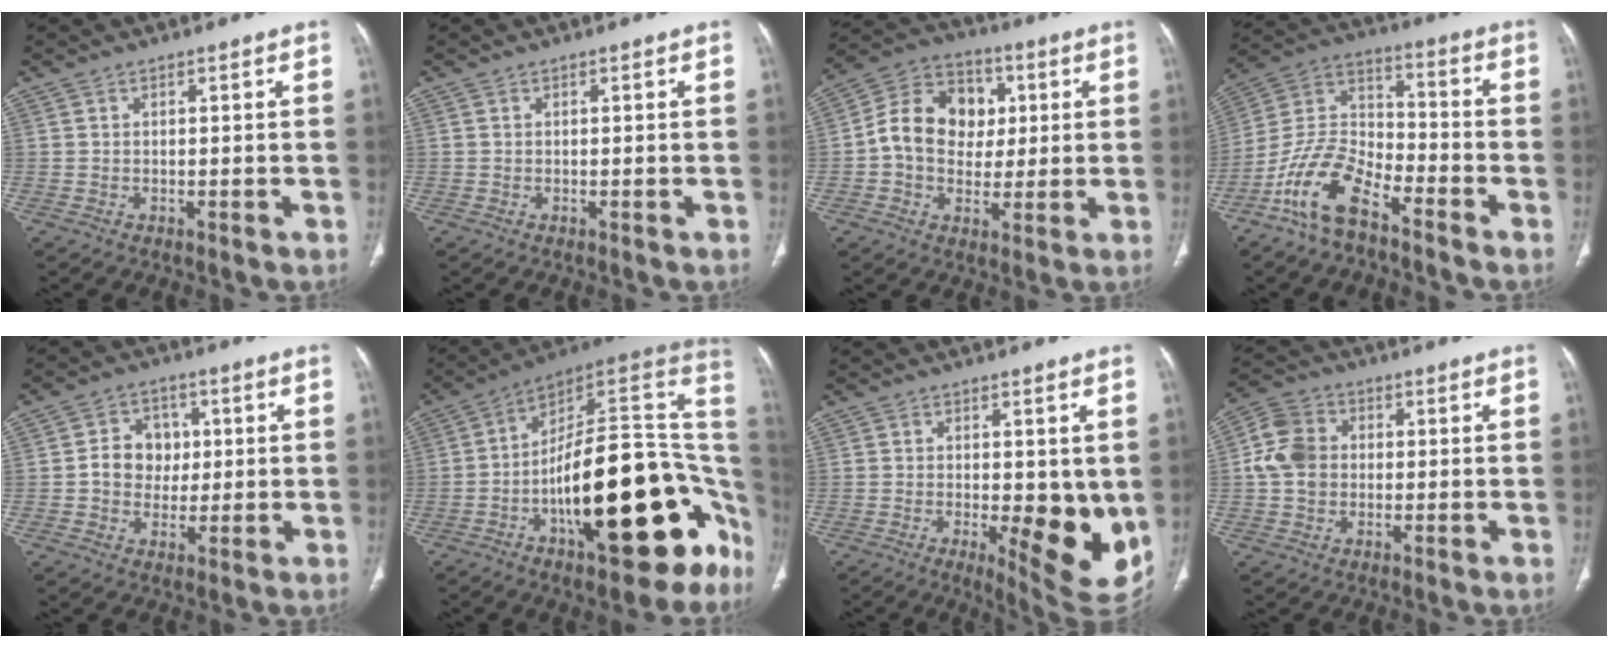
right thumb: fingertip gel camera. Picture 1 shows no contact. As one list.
[{"total": 0.9, "force": [0.4, 0.7, 0.4], "torque": [-0.004, 0.000, 0.009]}, {"total": 14.1, "force": [1.2, 11.4, 8.3], "torque": [-0.108, 0.021, 0.014]}, {"total": 13.2, "force": [-8.6, 5.7, 8.2], "torque": [-0.160, 0.064, -0.174]}, {"total": 7.7, "force": [0.4, 6.7, 3.8], "torque": [-0.021, 0.008, 0.003]}, {"total": 29.3, "force": [-9.5, 12.0, 25.0], "torque": [-0.263, 0.080, -0.137]}, {"total": 12.4, "force": [-1.8, 4.5, 11.5], "torque": [-0.139, -0.027, -0.014]}, {"total": 10.0, "force": [0.2, 8.6, 5.1], "torque": [-0.083, 0.021, -0.006]}]